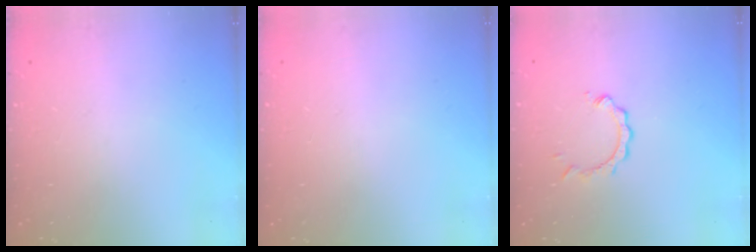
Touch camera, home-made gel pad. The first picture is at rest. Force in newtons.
{"total": 1.6, "press": 1.6, "slide": 0.1}
{"total": 3.6, "press": 3.6, "slide": 0.4}